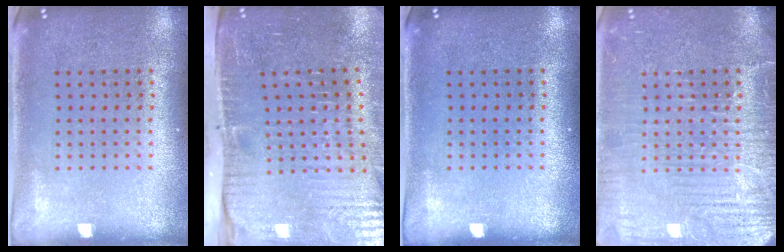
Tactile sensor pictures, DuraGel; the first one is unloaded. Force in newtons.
{"total": 4.9, "press": 4.2, "slide": 2.5}
{"total": 0.0}
{"total": 5.8, "press": 5.7, "slide": 0.8}